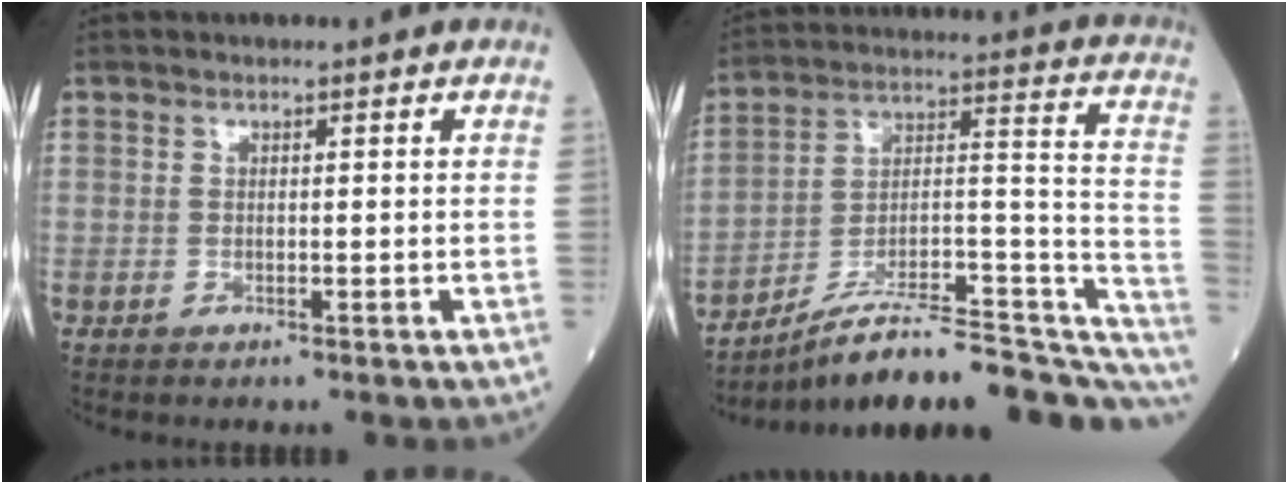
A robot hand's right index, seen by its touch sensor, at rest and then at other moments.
{"total": 23.2, "force": [-18.2, 4.6, 13.5], "torque": [-0.128, 0.051, -0.270]}